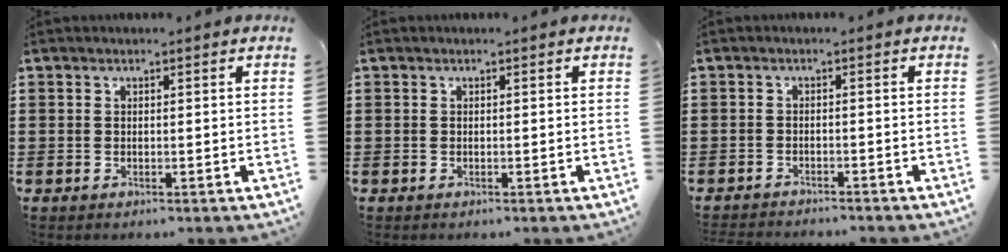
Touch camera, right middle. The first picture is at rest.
{"total": 0.0}
{"total": 1.6, "force": [-1.6, 0.0, 0.1], "torque": [-0.006, -0.001, -0.033]}